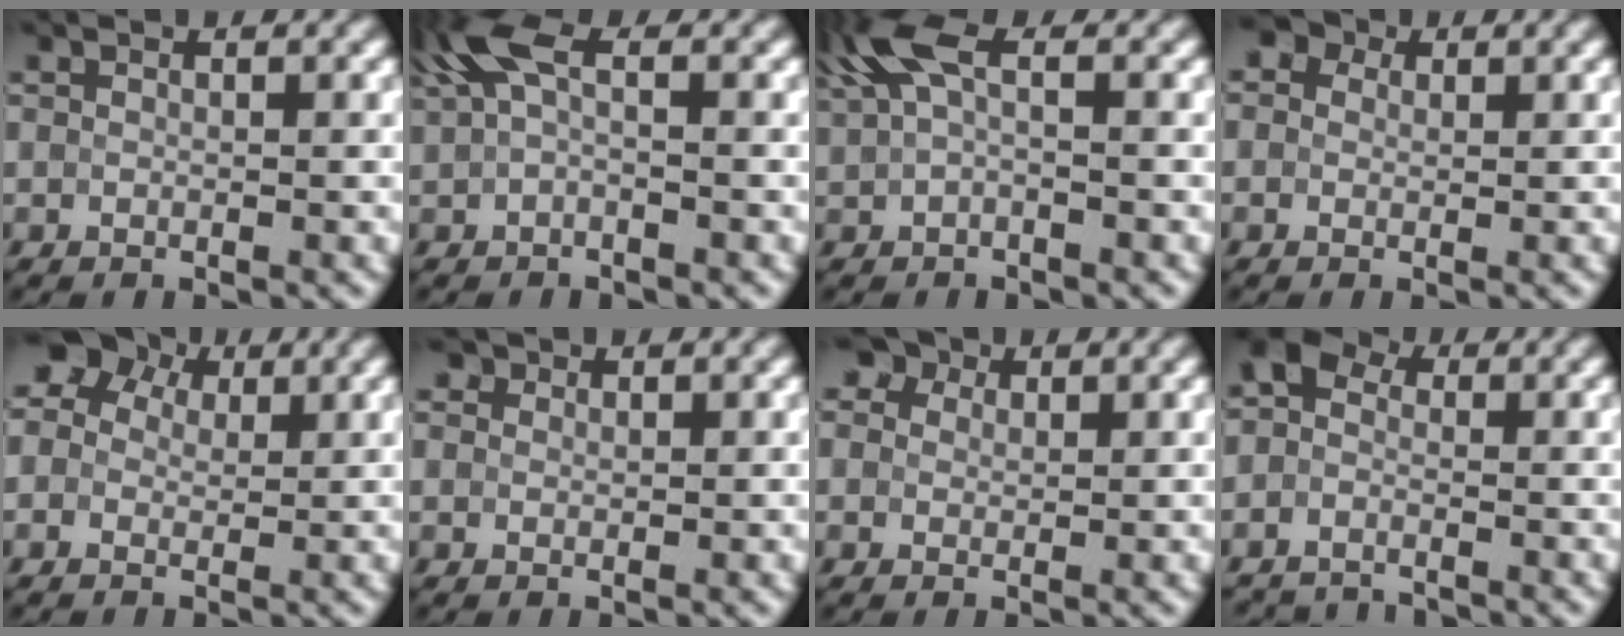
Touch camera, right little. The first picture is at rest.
{"total": 3.4, "force": [0.6, 1.4, 3.1], "torque": [-0.074, 0.002, 0.002]}
{"total": 3.7, "force": [1.0, 1.4, 3.3], "torque": [-0.076, 0.002, 0.013]}
{"total": 3.7, "force": [1.6, 2.8, 1.7], "torque": [-0.012, 0.026, -0.025]}
{"total": 6.3, "force": [1.9, 5.1, 3.1], "torque": [-0.059, 0.037, -0.001]}
{"total": 1.7, "force": [1.0, 1.2, 0.6], "torque": [-0.002, 0.011, -0.009]}
{"total": 4.6, "force": [2.5, 3.2, 2.1], "torque": [-0.033, 0.033, 0.001]}
{"total": 4.3, "force": [-2.9, 2.8, 1.6], "torque": [-0.020, 0.004, -0.054]}